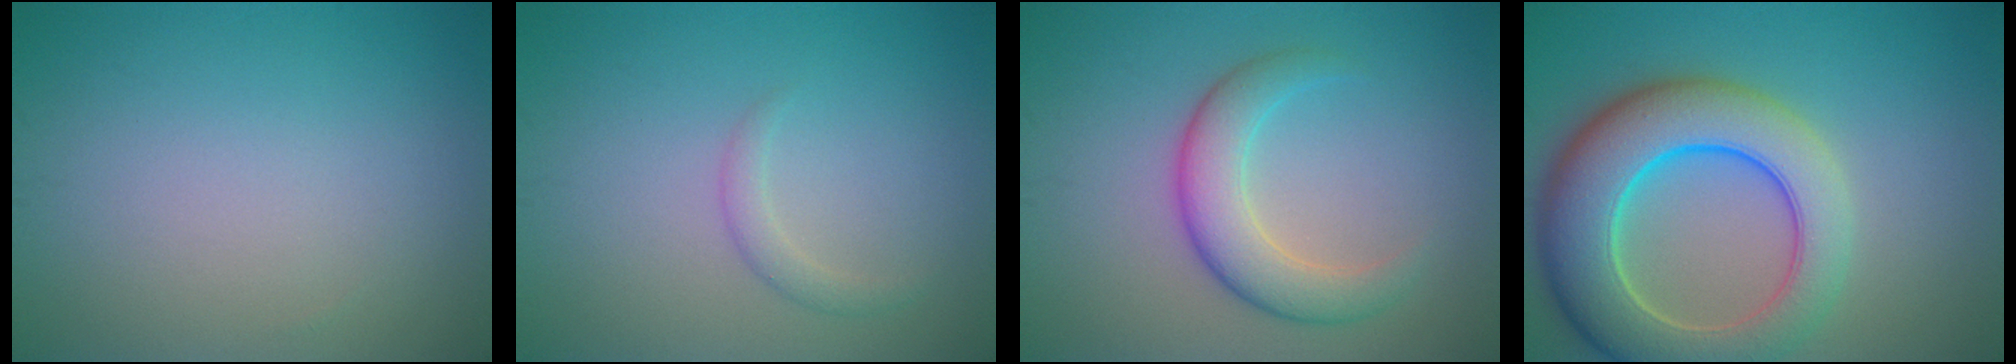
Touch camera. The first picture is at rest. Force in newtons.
{"total": 1.3, "press": 1.3, "slide": 0.1}
{"total": 4.6, "press": 4.6, "slide": 0.1}
{"total": 10.2, "press": 10.2, "slide": 0.6}